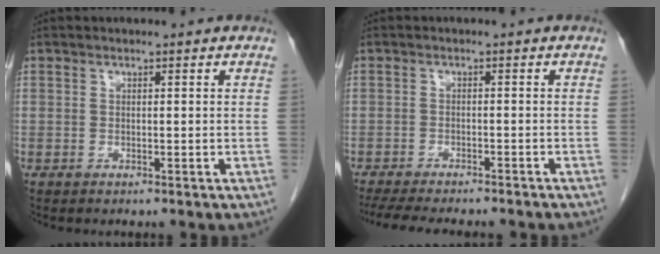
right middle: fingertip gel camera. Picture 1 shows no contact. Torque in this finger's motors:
{"motor_torque": [1.15, -0.99, 0.16, 0.04]}